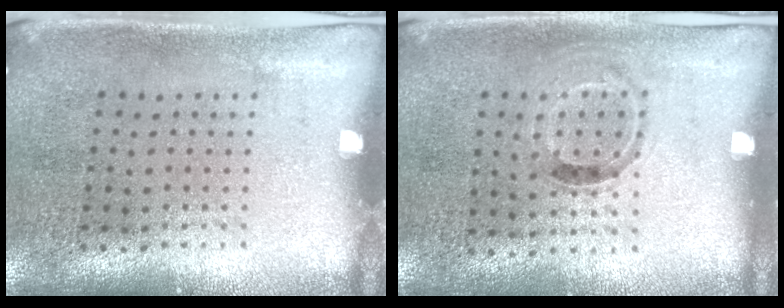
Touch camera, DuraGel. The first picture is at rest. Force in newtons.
{"total": 0.9, "press": 0.7, "slide": 0.6}